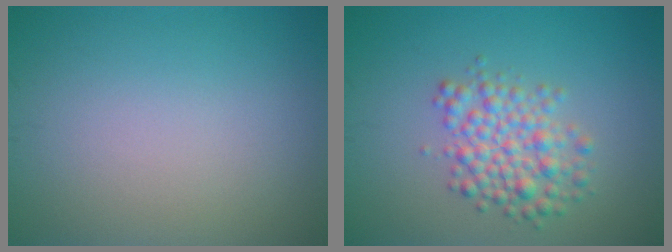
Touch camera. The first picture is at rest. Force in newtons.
{"total": 4.0, "press": 4.0, "slide": 0.1}